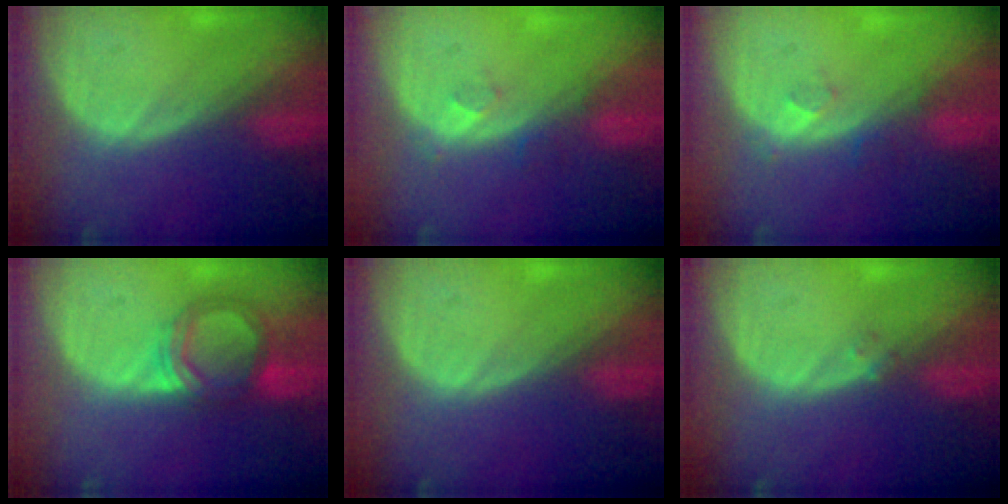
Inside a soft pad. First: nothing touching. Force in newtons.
{"total": 2.3, "press": 2.0, "slide": 1.1}
{"total": 2.3, "press": 2.0, "slide": 1.1}
{"total": 5.5, "press": 5.5, "slide": 0.7}
{"total": 0.0}
{"total": 1.0, "press": 0.9, "slide": 0.4}